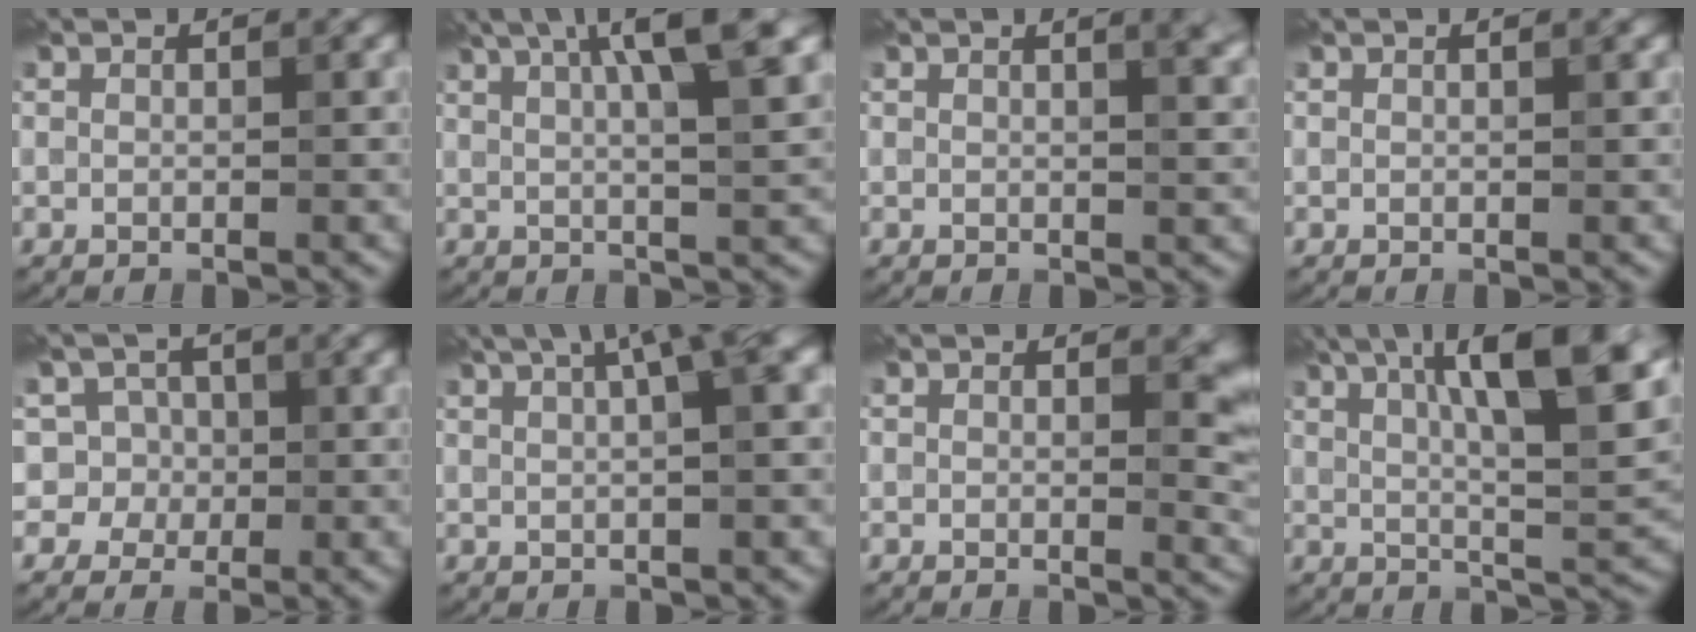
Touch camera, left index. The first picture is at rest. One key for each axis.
{"total": 9.0, "fx": 4.0, "fy": 2.0, "fz": 7.8, "tx": -0.089, "ty": 0.028, "tz": 0.053}
{"total": 3.4, "fx": 1.7, "fy": 1.3, "fz": 2.7, "tx": -0.012, "ty": 0.007, "tz": 0.016}
{"total": 0.6, "fx": 0.4, "fy": 0.1, "fz": 0.5, "tx": -0.004, "ty": 0.003, "tz": 0.006}
{"total": 4.9, "fx": 0.9, "fy": 4.7, "fz": 1.1, "tx": 0.006, "ty": 0.029, "tz": -0.008}
{"total": 7.5, "fx": 3.5, "fy": 2.2, "fz": 6.3, "tx": -0.059, "ty": 0.034, "tz": 0.033}
{"total": 3.4, "fx": 0.6, "fy": 1.7, "fz": 2.8, "tx": -0.019, "ty": -0.005, "tz": 0.005}
{"total": 14.2, "fx": 6.1, "fy": 3.8, "fz": 12.2, "tx": -0.166, "ty": 0.019, "tz": 0.090}